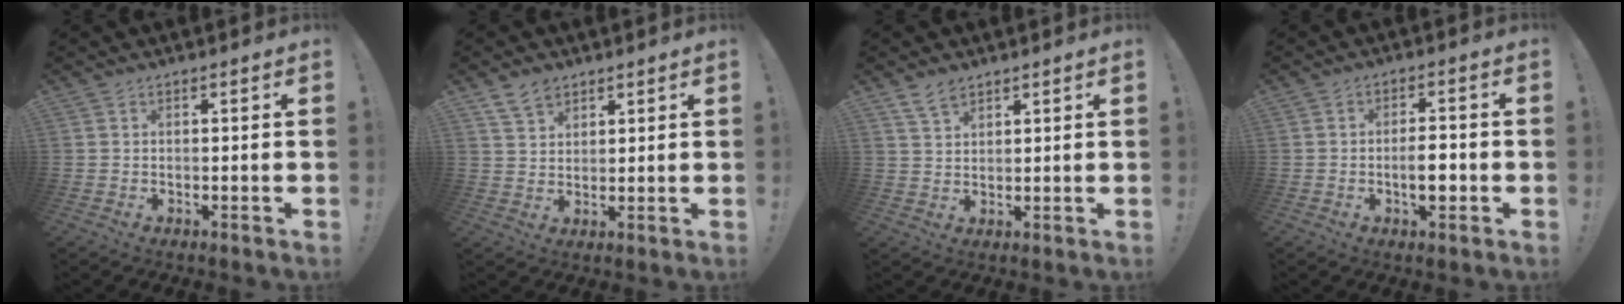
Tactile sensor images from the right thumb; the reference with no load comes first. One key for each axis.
{"total": 5.7, "fx": 4.1, "fy": 3.5, "fz": 1.8, "tx": -0.030, "ty": -0.015, "tz": 0.077}
{"total": 4.6, "fx": 3.6, "fy": 2.2, "fz": 1.8, "tx": -0.032, "ty": -0.016, "tz": 0.067}
{"total": 5.8, "fx": -1.7, "fy": 2.3, "fz": 5.1, "tx": -0.079, "ty": 0.003, "tz": -0.032}